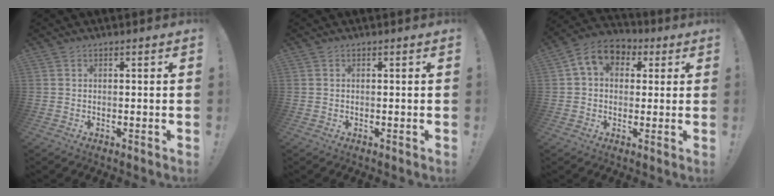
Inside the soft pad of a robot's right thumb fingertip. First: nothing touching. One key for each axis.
{"total": 0.0}
{"total": 9.8, "fx": 3.0, "fy": 7.3, "fz": 5.8, "tx": -0.092, "ty": 0.003, "tz": 0.063}